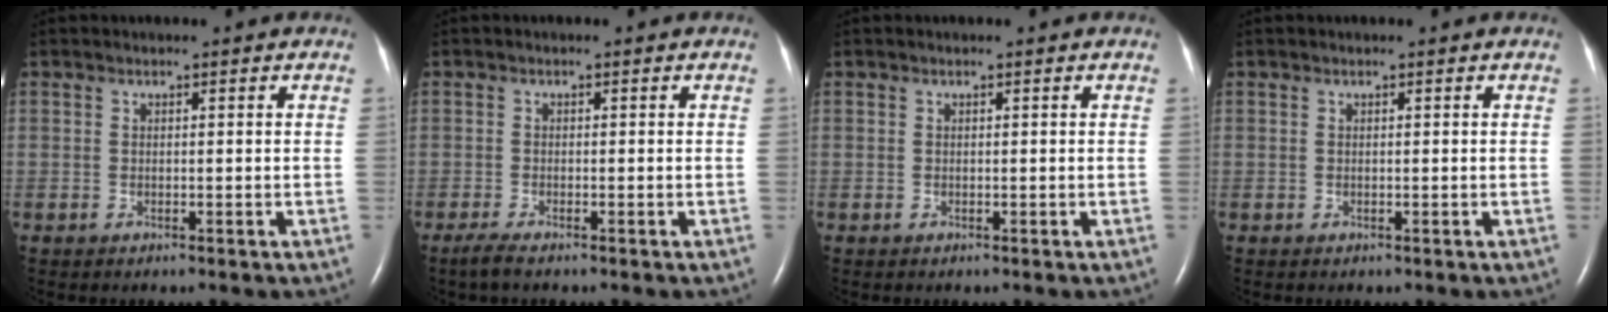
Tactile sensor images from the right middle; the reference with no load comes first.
{"total": 1.7, "force": [-1.3, 0.0, 1.1], "torque": [-0.039, -0.009, -0.028]}
{"total": 0.0}
{"total": 0.0}